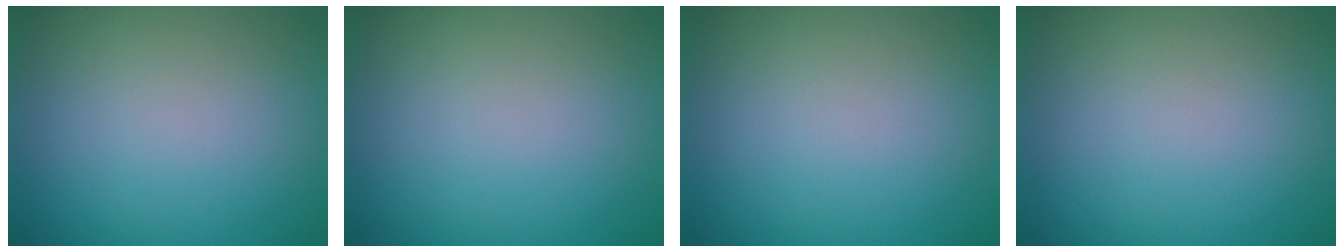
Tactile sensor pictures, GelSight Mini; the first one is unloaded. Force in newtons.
{"total": 0.0}
{"total": 0.0}
{"total": 0.0}